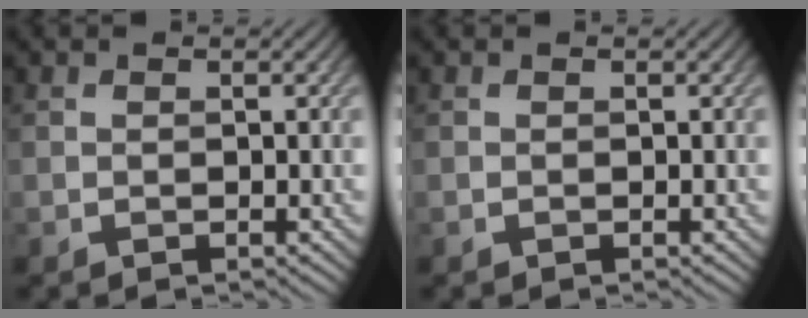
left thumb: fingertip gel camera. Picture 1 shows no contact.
{"total": 0.0}